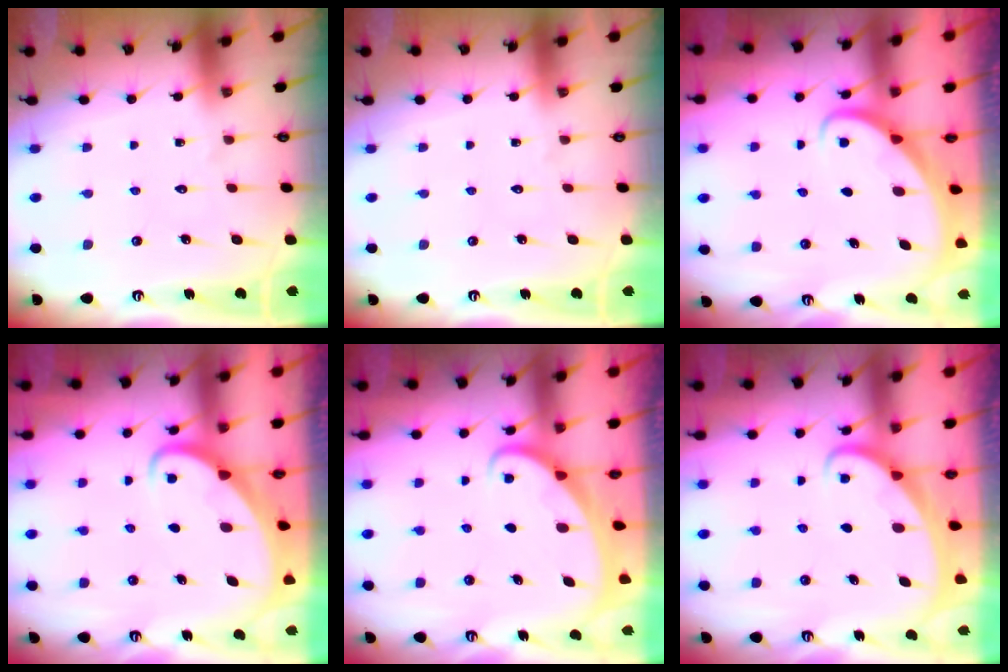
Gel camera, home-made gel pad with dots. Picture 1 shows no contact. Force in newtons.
{"total": 0.0}
{"total": 2.3, "press": 2.3, "slide": 0.2}
{"total": 2.5, "press": 2.5, "slide": 0.2}
{"total": 1.7, "press": 1.7, "slide": 0.2}
{"total": 1.6, "press": 1.6, "slide": 0.1}